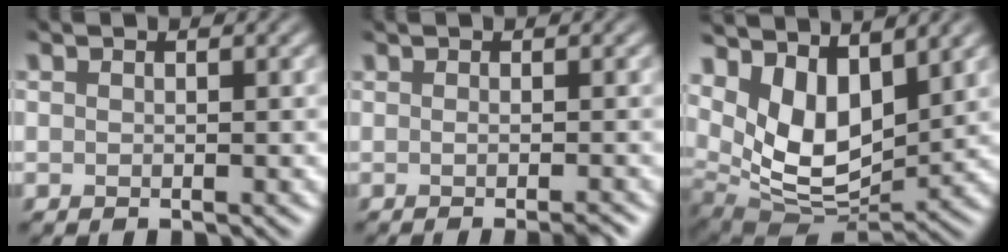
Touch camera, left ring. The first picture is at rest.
{"total": 1.4, "force": [-0.6, -0.1, 1.3], "torque": [-0.009, 0.001, -0.010]}
{"total": 7.1, "force": [2.6, 3.8, 5.4], "torque": [-0.102, -0.018, 0.044]}